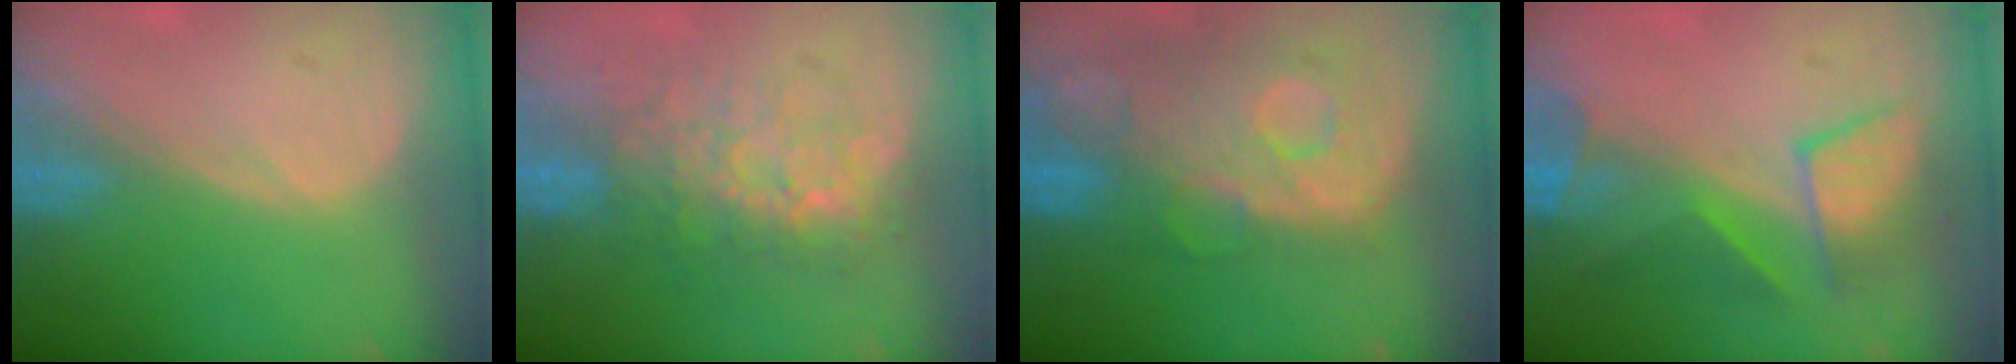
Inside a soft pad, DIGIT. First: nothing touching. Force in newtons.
{"total": 7.7, "press": 7.5, "slide": 1.6}
{"total": 12.4, "press": 10.2, "slide": 6.9}
{"total": 7.5, "press": 7.4, "slide": 1.2}